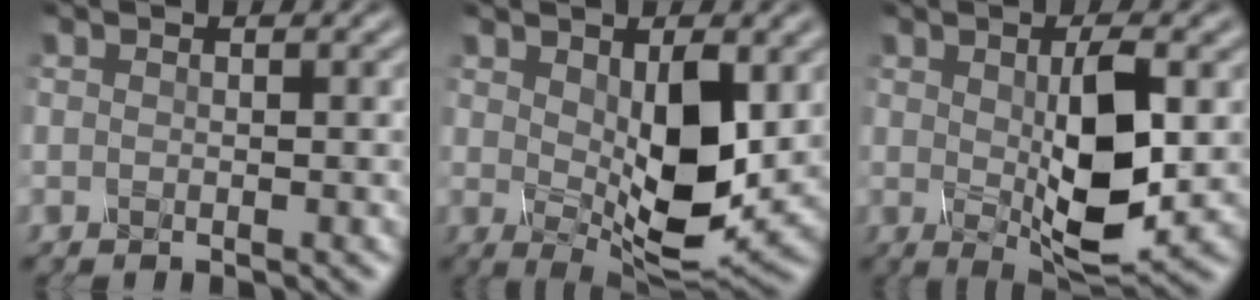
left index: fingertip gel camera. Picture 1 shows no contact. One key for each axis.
{"total": 7.2, "fx": 0.5, "fy": 3.1, "fz": 6.5, "tx": -0.122, "ty": -0.009, "tz": 0.022}
{"total": 6.0, "fx": 0.3, "fy": 1.7, "fz": 5.8, "tx": -0.107, "ty": -0.007, "tz": 0.015}